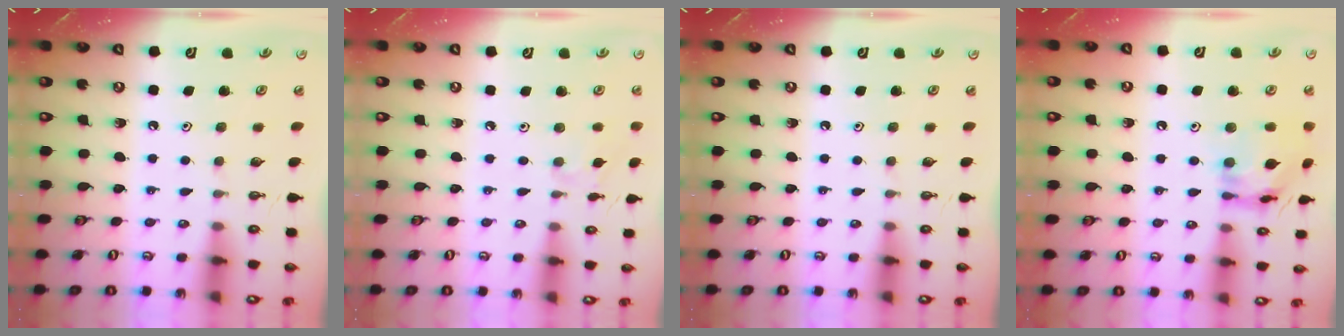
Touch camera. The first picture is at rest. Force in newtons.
{"total": 4.5, "press": 4.4, "slide": 0.7}
{"total": 0.0}
{"total": 14.0, "press": 13.9, "slide": 1.3}